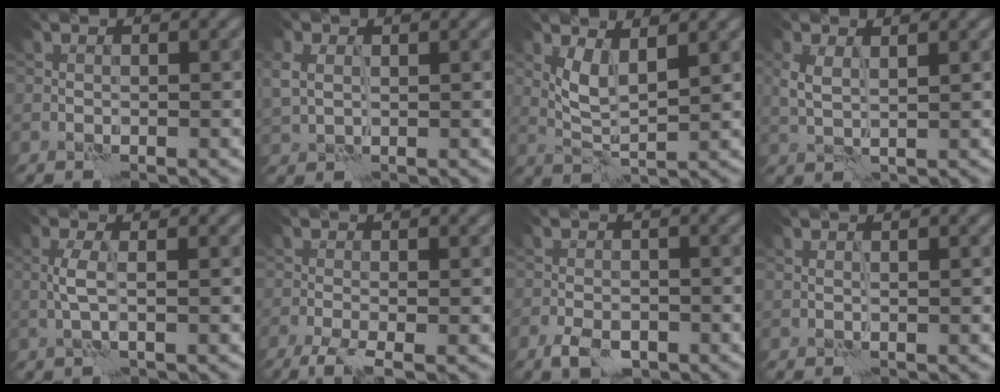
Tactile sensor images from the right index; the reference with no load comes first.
{"total": 2.6, "force": [0.8, 1.9, 1.5], "torque": [-0.052, 0.007, 0.017]}
{"total": 3.1, "force": [1.4, 0.9, 2.6], "torque": [-0.059, -0.005, 0.032]}
{"total": 2.4, "force": [1.0, 1.1, 1.9], "torque": [-0.051, 0.002, 0.023]}
{"total": 1.6, "force": [-0.1, 0.0, 1.6], "torque": [-0.040, 0.006, -0.003]}
{"total": 3.3, "force": [-2.2, 0.5, 2.4], "torque": [-0.053, -0.005, -0.049]}
{"total": 2.8, "force": [-1.9, 1.3, 1.7], "torque": [-0.029, -0.002, -0.037]}
{"total": 0.0}